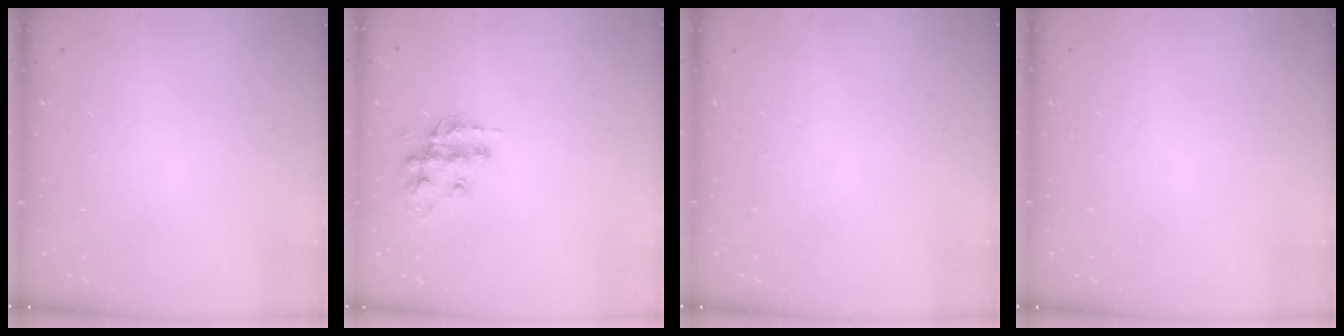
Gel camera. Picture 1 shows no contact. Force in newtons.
{"total": 12.5, "press": 12.5, "slide": 0.9}
{"total": 0.0}
{"total": 0.0}